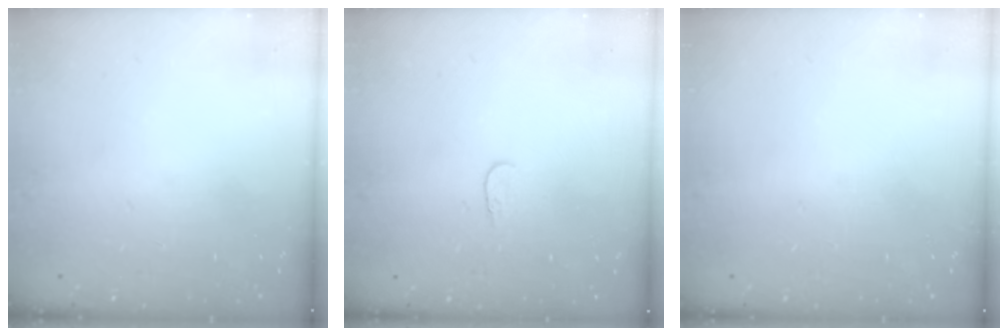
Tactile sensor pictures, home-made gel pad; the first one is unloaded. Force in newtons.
{"total": 3.8, "press": 3.8, "slide": 0.3}
{"total": 0.0}